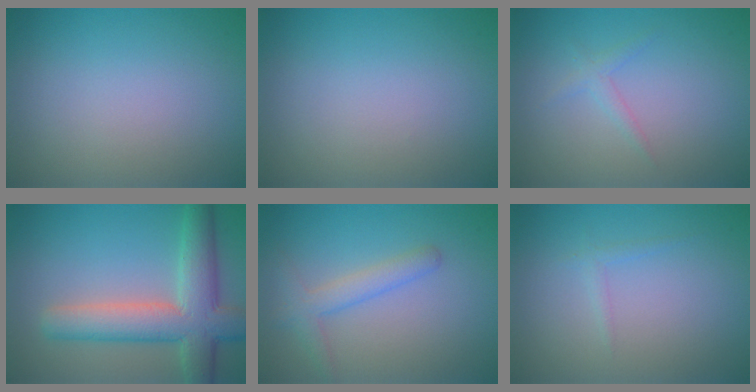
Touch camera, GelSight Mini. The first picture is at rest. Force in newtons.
{"total": 0.0}
{"total": 1.1, "press": 1.1, "slide": 0.0}
{"total": 7.5, "press": 7.5, "slide": 0.5}
{"total": 2.5, "press": 2.5, "slide": 0.1}
{"total": 0.8, "press": 0.8, "slide": 0.1}